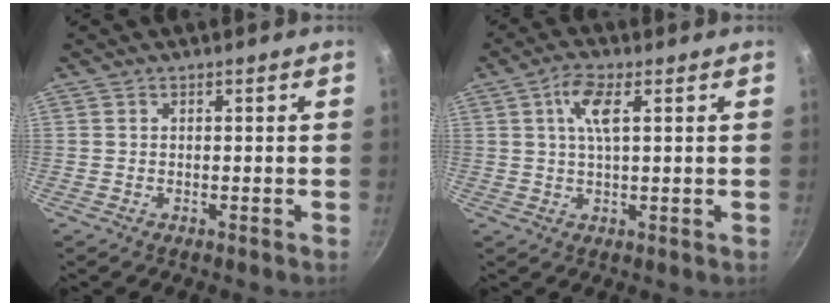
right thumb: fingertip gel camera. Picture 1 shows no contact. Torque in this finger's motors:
{"motor_torque": [2.49, 2.52, 0.86, -0.14, 0.16]}